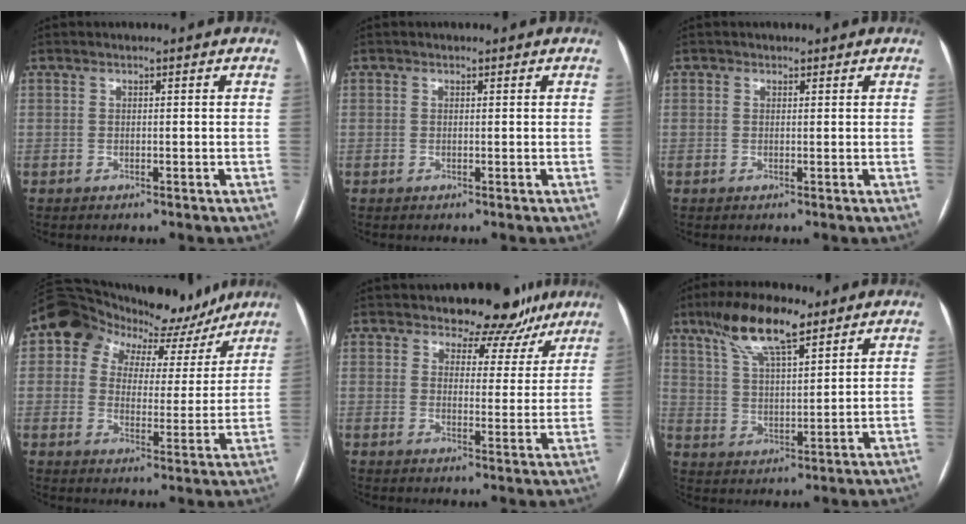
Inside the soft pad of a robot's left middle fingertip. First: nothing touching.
{"total": 0.0}
{"total": 0.6, "force": [0.4, 0.5, 0.0], "torque": [0.001, -0.001, 0.003]}
{"total": 12.8, "force": [9.4, 6.8, 5.2], "torque": [-0.073, 0.033, 0.126]}
{"total": 9.2, "force": [7.7, 4.8, 1.5], "torque": [0.010, -0.005, 0.080]}
{"total": 11.2, "force": [7.6, 2.6, 7.8], "torque": [-0.152, 0.017, 0.141]}